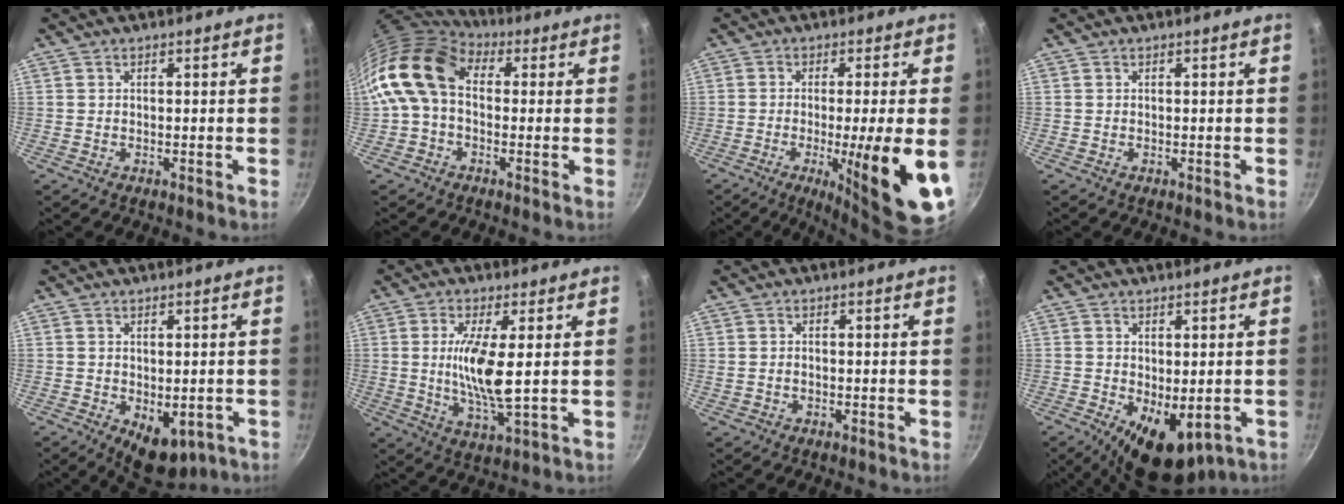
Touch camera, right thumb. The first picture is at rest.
{"total": 13.6, "force": [1.1, 9.7, 9.6], "torque": [-0.163, 0.024, -0.001]}
{"total": 16.5, "force": [-4.1, 2.2, 15.8], "torque": [-0.222, -0.008, -0.055]}
{"total": 0.0}
{"total": 7.4, "force": [-2.1, 4.6, 5.4], "torque": [-0.051, -0.004, -0.014]}
{"total": 10.3, "force": [1.0, 2.4, 10.0], "torque": [-0.204, -0.015, 0.021]}
{"total": 1.0, "force": [-0.2, 0.8, 0.7], "torque": [-0.012, 0.004, -0.002]}
{"total": 9.8, "force": [-2.6, 5.5, 7.7], "torque": [-0.090, -0.009, -0.019]}